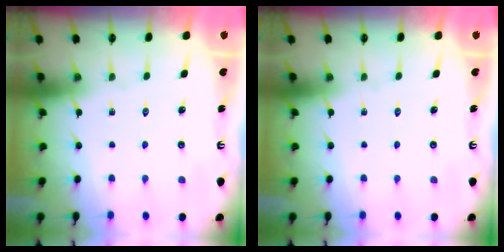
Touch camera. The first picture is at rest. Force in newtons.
{"total": 0.0}